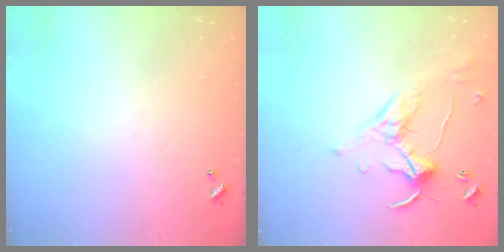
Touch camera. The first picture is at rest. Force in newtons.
{"total": 1.7, "press": 1.5, "slide": 0.8}